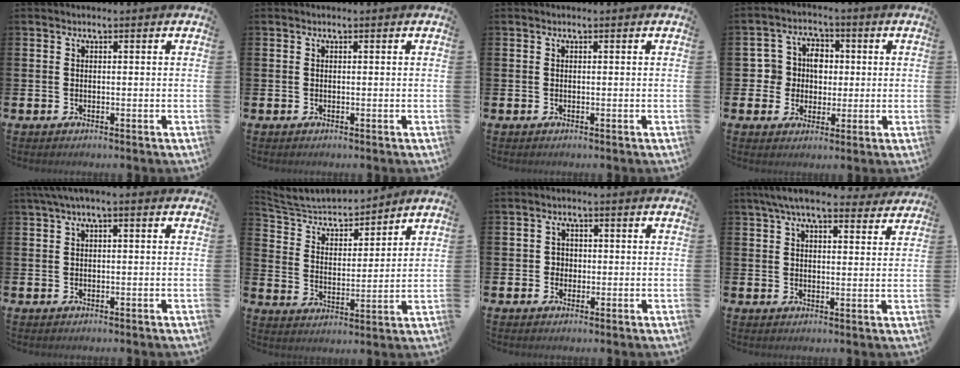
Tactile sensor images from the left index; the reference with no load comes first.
{"total": 0.0}
{"total": 0.0}
{"total": 5.7, "force": [1.0, 5.3, 2.0], "torque": [-0.055, 0.014, 0.014]}
{"total": 1.6, "force": [0.4, 0.3, 1.6], "torque": [-0.032, 0.004, 0.007]}
{"total": 5.6, "force": [5.3, 1.4, 1.0], "torque": [-0.049, -0.039, 0.088]}
{"total": 1.7, "force": [0.1, 1.7, 0.3], "torque": [0.004, 0.003, -0.006]}
{"total": 6.7, "force": [6.0, 1.3, 2.7], "torque": [-0.055, -0.020, 0.107]}